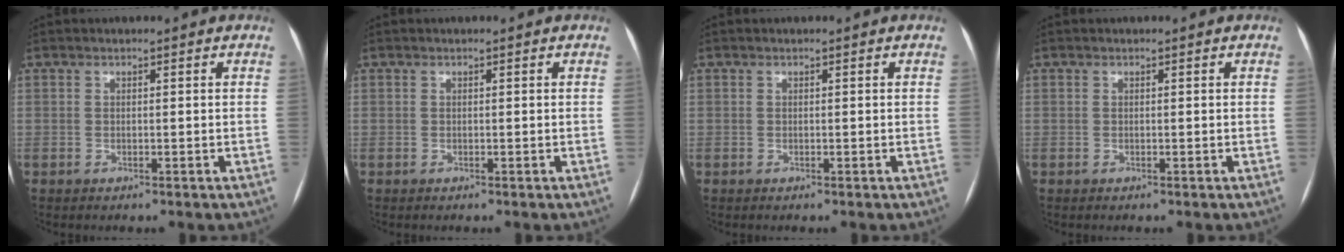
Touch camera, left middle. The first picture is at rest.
{"total": 0.0}
{"total": 0.0}
{"total": 0.0}